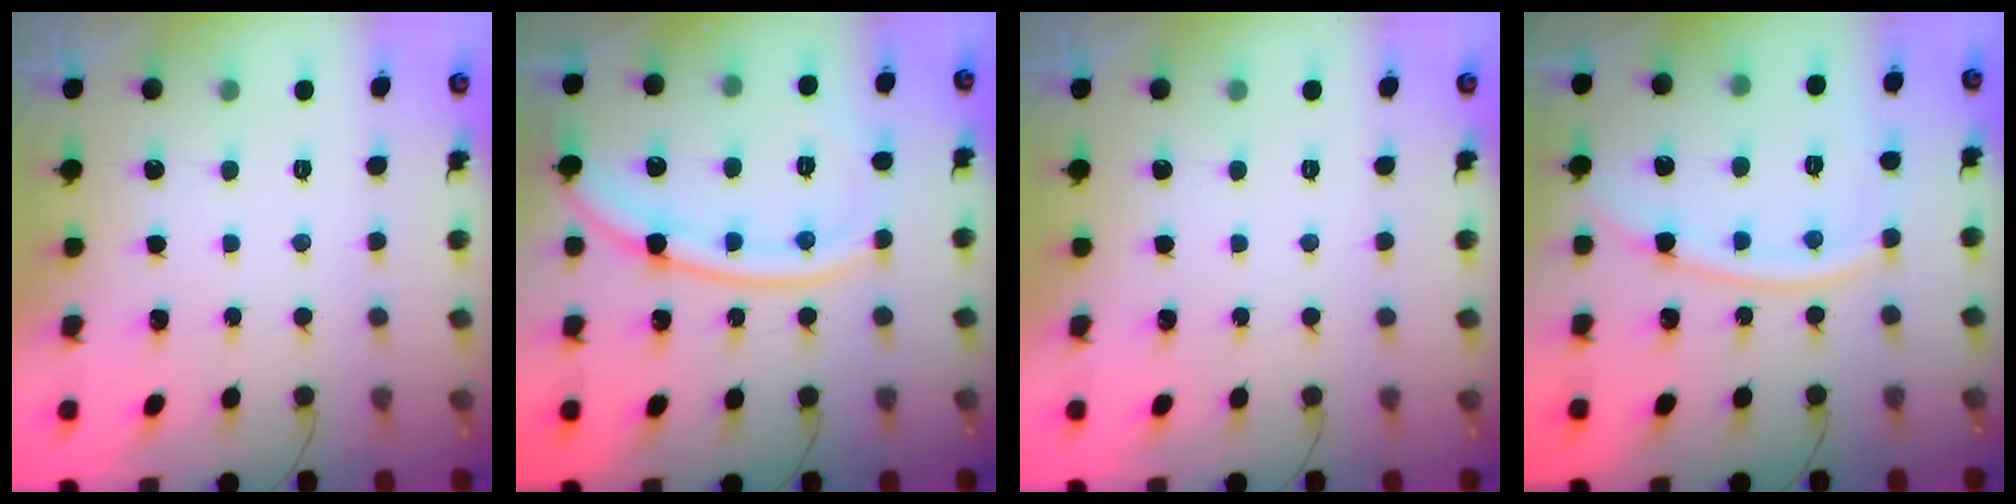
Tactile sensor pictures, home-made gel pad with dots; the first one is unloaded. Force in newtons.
{"total": 15.6, "press": 15.5, "slide": 1.9}
{"total": 0.0}
{"total": 12.2, "press": 12.1, "slide": 1.4}